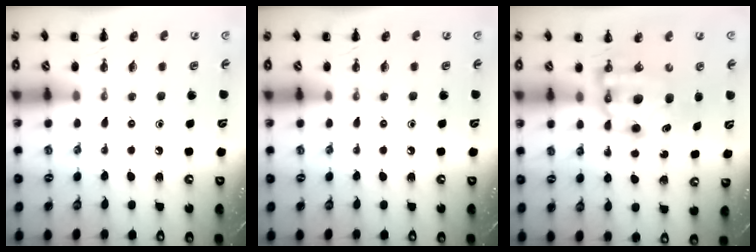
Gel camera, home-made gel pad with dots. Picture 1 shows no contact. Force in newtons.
{"total": 0.0}
{"total": 8.9, "press": 8.6, "slide": 2.3}